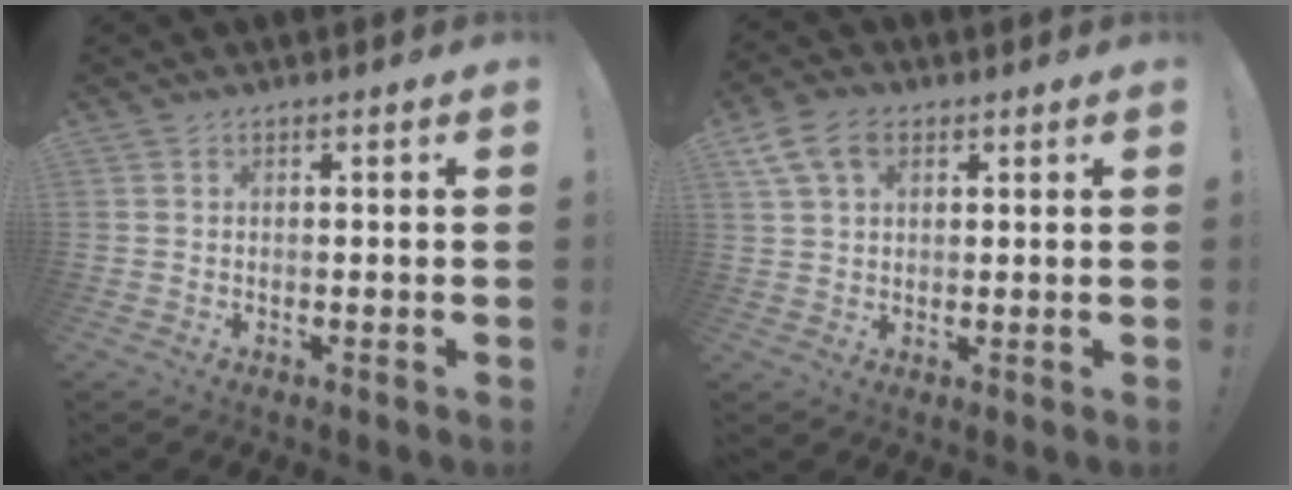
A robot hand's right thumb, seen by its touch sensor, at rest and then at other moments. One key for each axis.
{"total": 9.3, "fx": 4.2, "fy": 6.1, "fz": 5.6, "tx": -0.106, "ty": -0.002, "tz": 0.082}